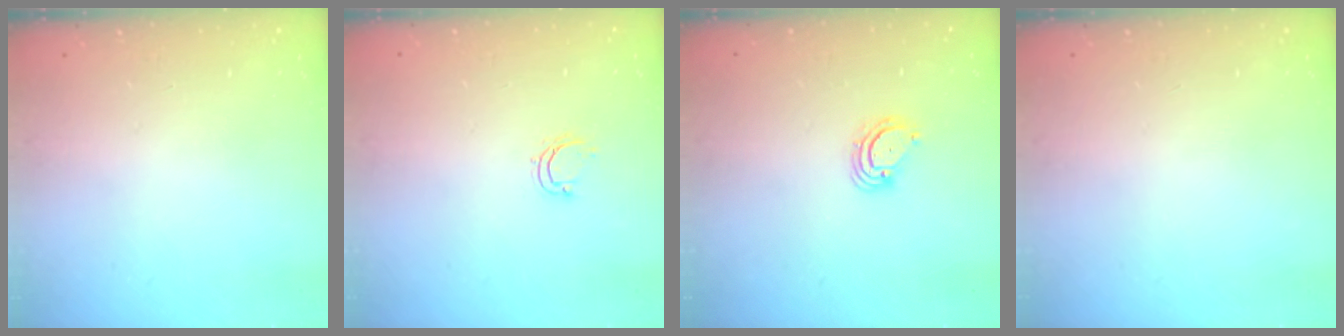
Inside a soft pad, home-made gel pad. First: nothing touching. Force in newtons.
{"total": 3.7, "press": 3.7, "slide": 0.3}
{"total": 3.9, "press": 3.9, "slide": 0.4}
{"total": 0.0}